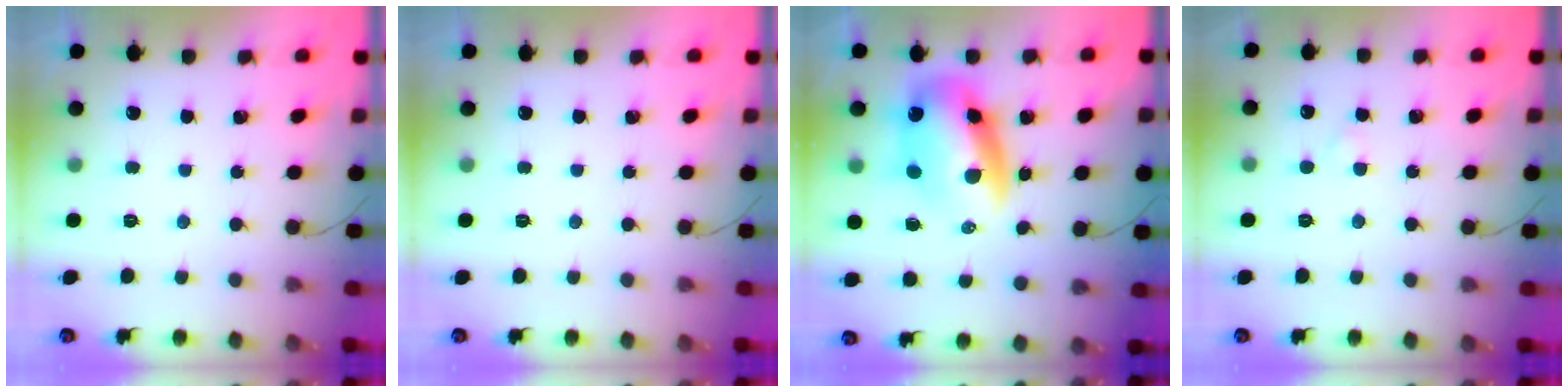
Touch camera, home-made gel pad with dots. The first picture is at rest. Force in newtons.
{"total": 0.0}
{"total": 12.0, "press": 11.6, "slide": 3.0}
{"total": 1.6, "press": 1.4, "slide": 0.7}